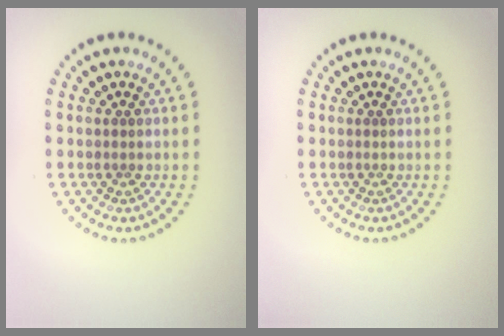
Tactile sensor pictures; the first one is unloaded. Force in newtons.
{"total": 0.0}